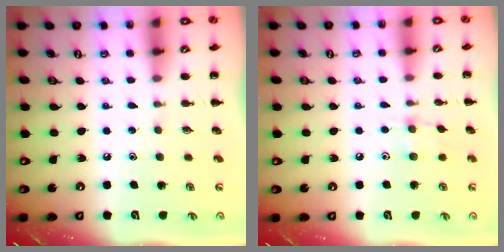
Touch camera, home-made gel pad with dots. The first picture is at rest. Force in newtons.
{"total": 6.8, "press": 6.5, "slide": 1.9}